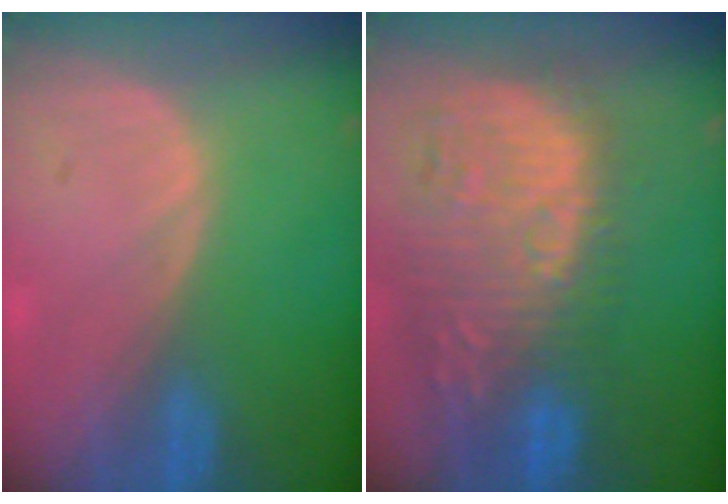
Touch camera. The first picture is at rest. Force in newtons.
{"total": 12.9, "press": 11.7, "slide": 5.4}